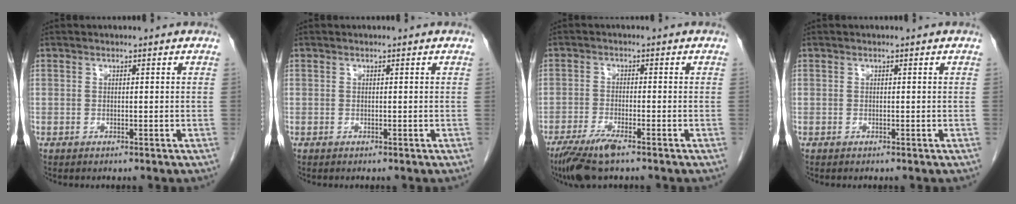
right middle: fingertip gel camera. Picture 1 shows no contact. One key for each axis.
{"total": 0.0}
{"total": 7.1, "fx": -4.8, "fy": 0.8, "fz": 5.2, "tx": -0.100, "ty": -0.018, "tz": -0.086}
{"total": 0.0}